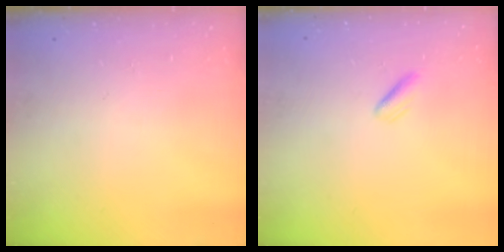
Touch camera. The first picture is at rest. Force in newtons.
{"total": 2.0, "press": 1.9, "slide": 0.7}